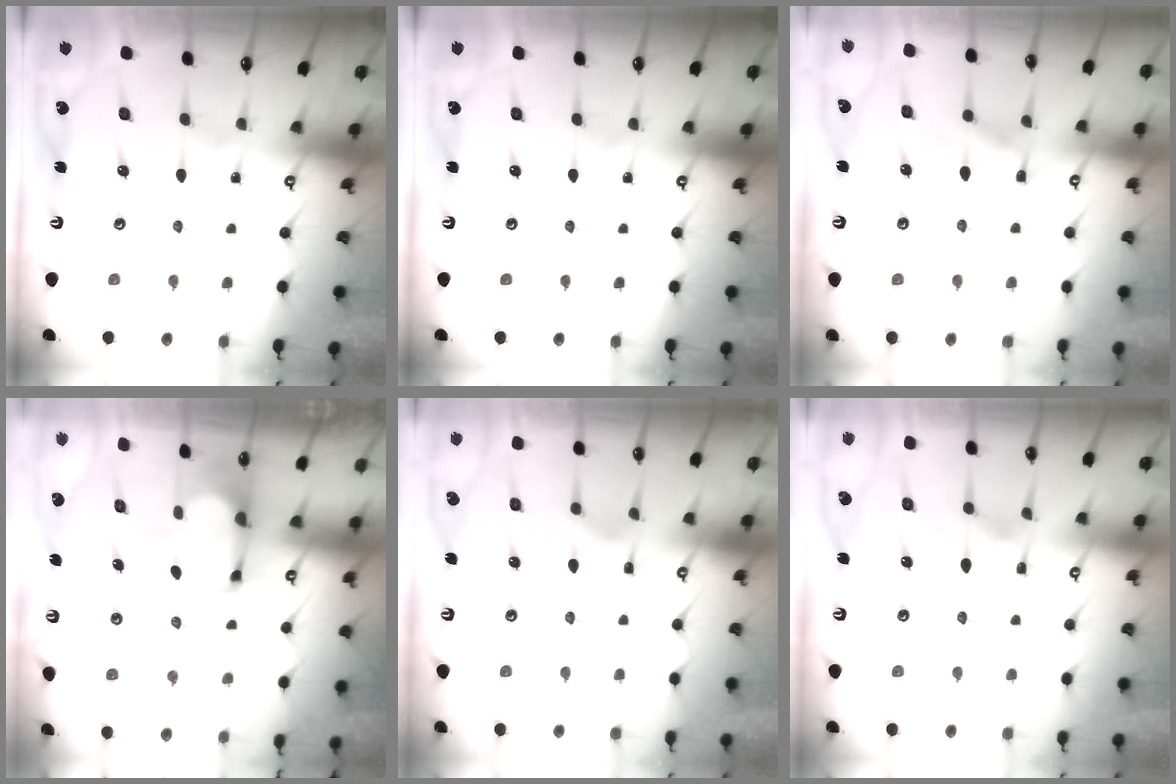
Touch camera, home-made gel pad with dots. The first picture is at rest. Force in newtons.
{"total": 0.0}
{"total": 1.8, "press": 1.0, "slide": 1.5}
{"total": 1.6, "press": 1.5, "slide": 0.7}
{"total": 2.8, "press": 2.6, "slide": 1.2}
{"total": 2.2, "press": 1.7, "slide": 1.4}